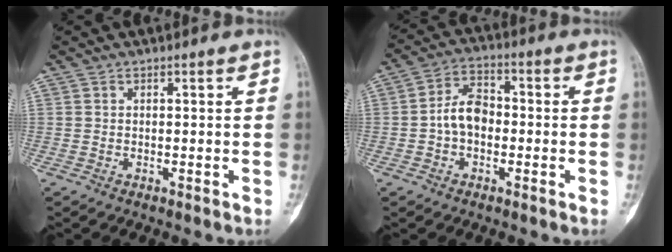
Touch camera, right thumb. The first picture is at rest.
{"total": 7.1, "force": [-1.0, 4.9, 5.1], "torque": [-0.077, 0.027, -0.029]}